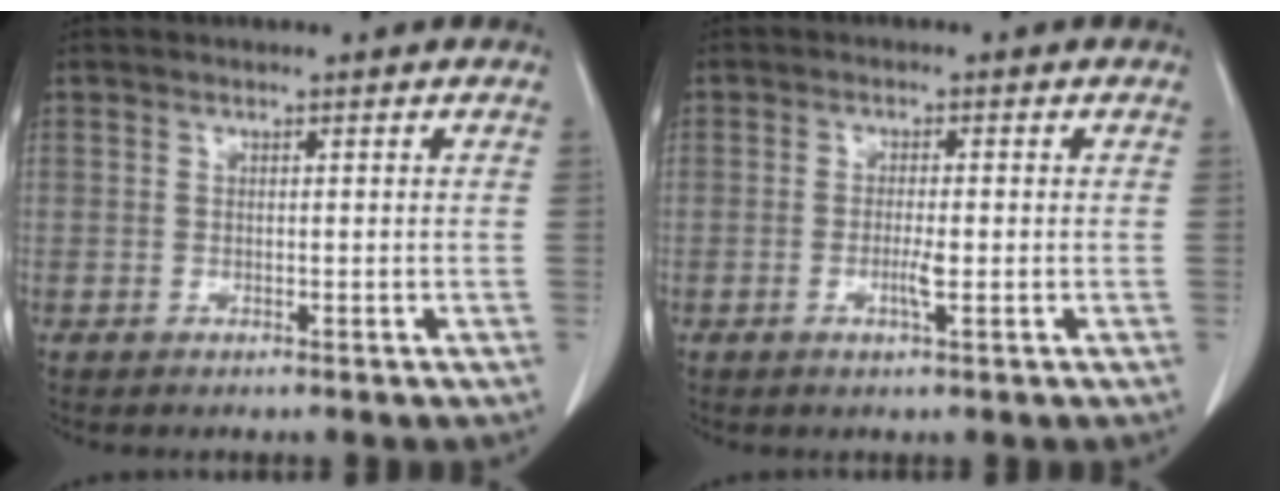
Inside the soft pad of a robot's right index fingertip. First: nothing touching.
{"total": 2.6, "force": [-0.7, 0.3, 2.5], "torque": [-0.050, -0.003, -0.012]}